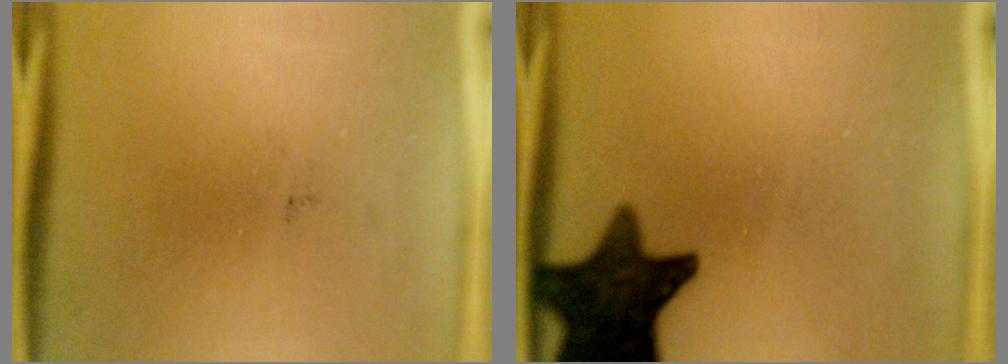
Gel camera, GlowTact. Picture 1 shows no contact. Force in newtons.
{"total": 13.9}